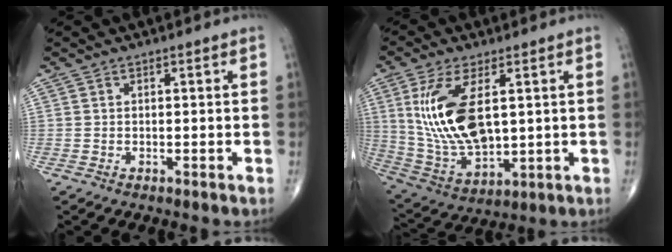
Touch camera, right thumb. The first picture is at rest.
{"total": 16.1, "force": [3.6, 7.6, 13.8], "torque": [-0.274, -0.020, 0.084]}